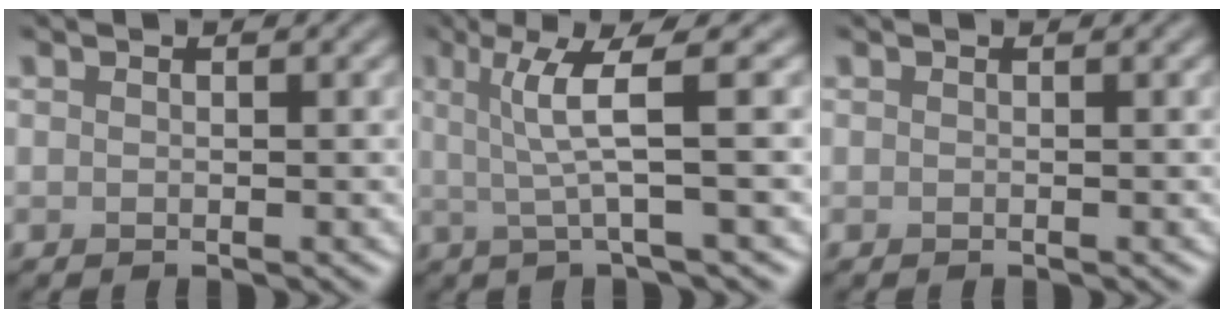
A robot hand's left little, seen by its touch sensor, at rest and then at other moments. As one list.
[{"total": 4.8, "force": [0.8, 0.5, 4.7], "torque": [-0.086, 0.006, 0.018]}, {"total": 0.0}]